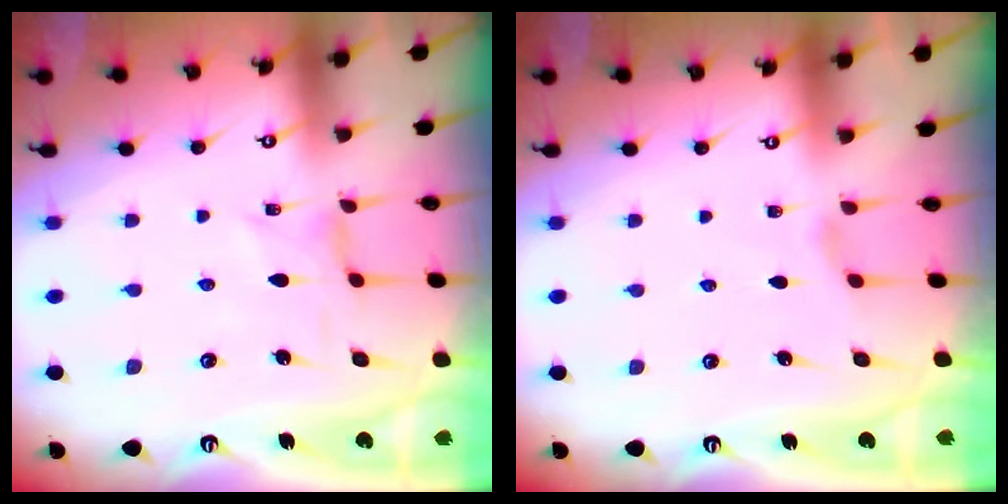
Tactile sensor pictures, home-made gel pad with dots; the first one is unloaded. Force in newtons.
{"total": 0.0}